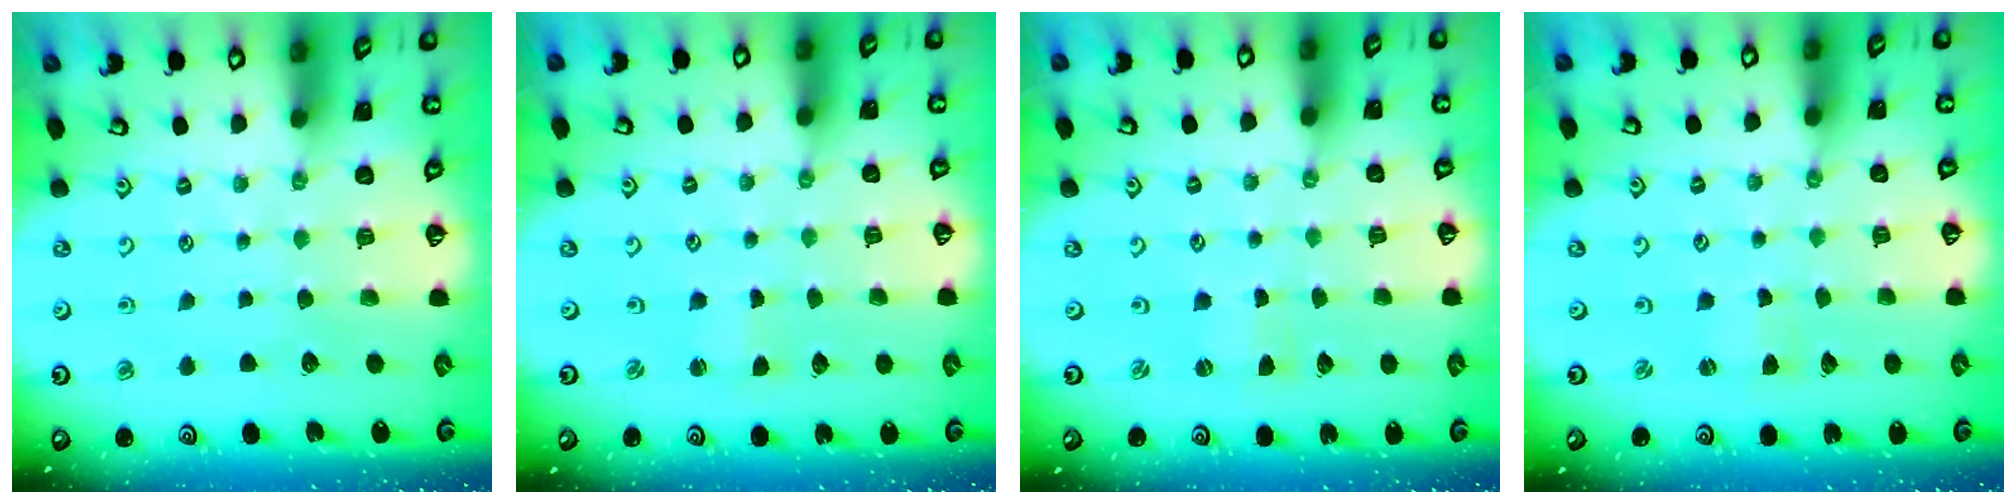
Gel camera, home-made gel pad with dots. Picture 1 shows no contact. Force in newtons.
{"total": 1.1, "press": 1.1, "slide": 0.2}
{"total": 0.0}
{"total": 1.7, "press": 1.6, "slide": 0.3}